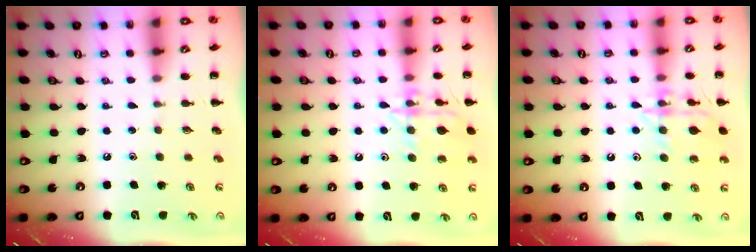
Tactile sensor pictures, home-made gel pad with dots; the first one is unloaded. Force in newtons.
{"total": 14.9, "press": 14.8, "slide": 1.5}
{"total": 14.9, "press": 14.8, "slide": 1.5}